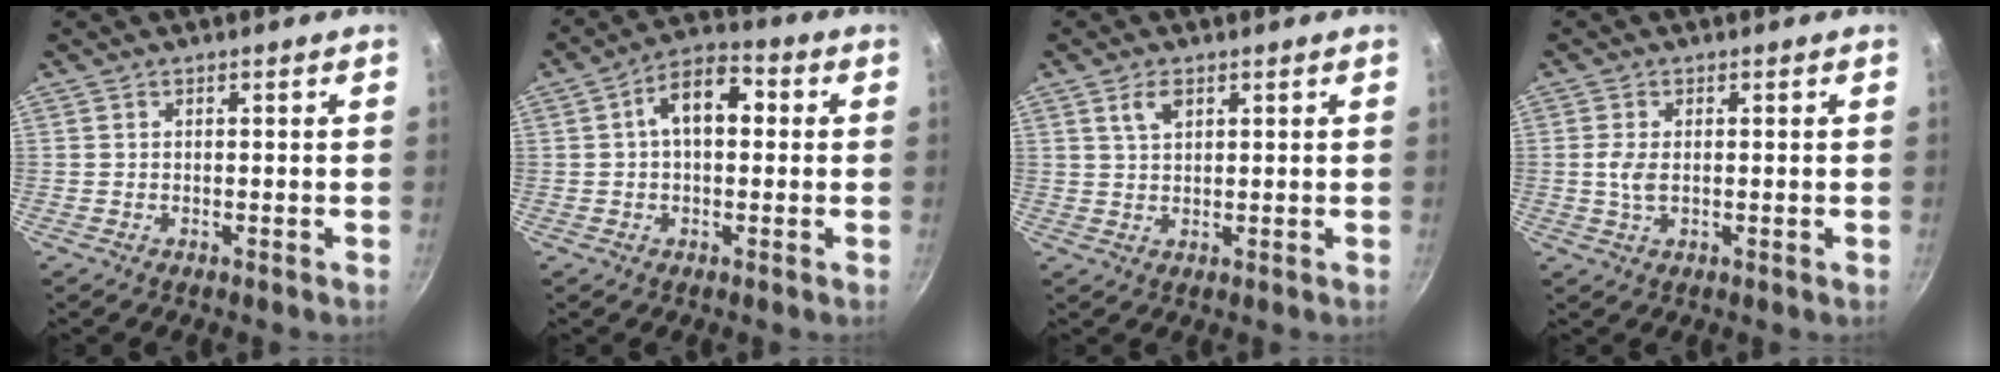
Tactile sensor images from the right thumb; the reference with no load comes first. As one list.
[{"total": 9.3, "force": [1.3, 5.4, 7.5], "torque": [-0.109, 0.029, 0.013]}, {"total": 3.3, "force": [1.7, 1.7, 2.2], "torque": [-0.039, -0.005, 0.037]}, {"total": 2.9, "force": [0.0, 1.5, 2.6], "torque": [-0.060, -0.002, 0.001]}]